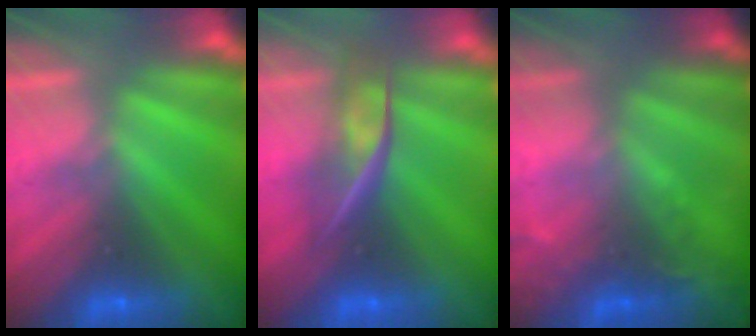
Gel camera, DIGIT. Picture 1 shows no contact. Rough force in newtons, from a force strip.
{"total": 2.4}
{"total": 2.2}